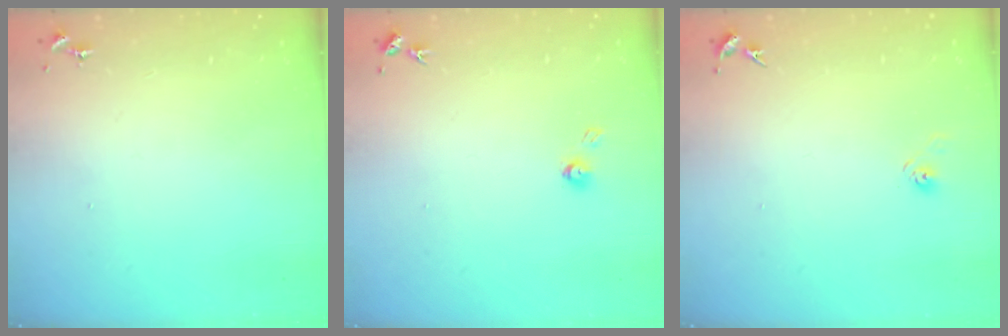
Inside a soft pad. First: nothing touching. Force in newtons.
{"total": 4.0, "press": 4.0, "slide": 0.4}
{"total": 2.8, "press": 2.6, "slide": 1.1}